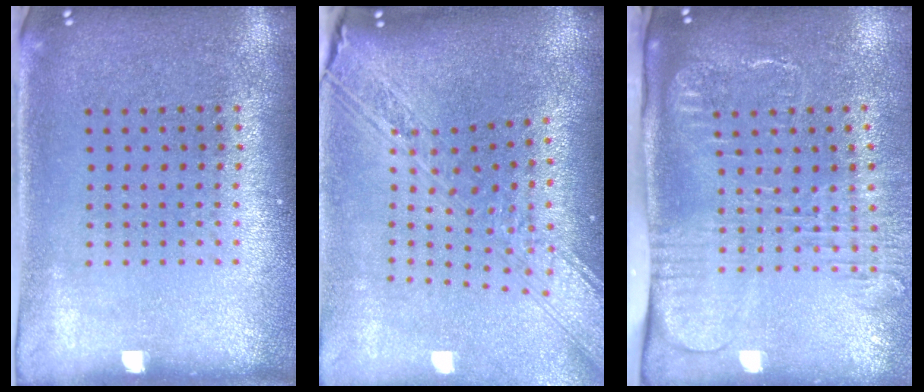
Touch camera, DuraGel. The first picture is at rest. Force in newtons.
{"total": 3.4, "press": 2.5, "slide": 2.3}
{"total": 2.6, "press": 2.0, "slide": 1.7}